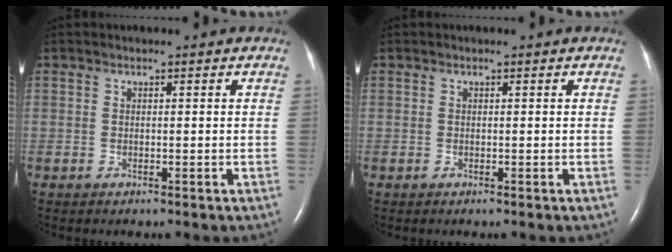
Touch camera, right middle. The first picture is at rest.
{"total": 0.0}